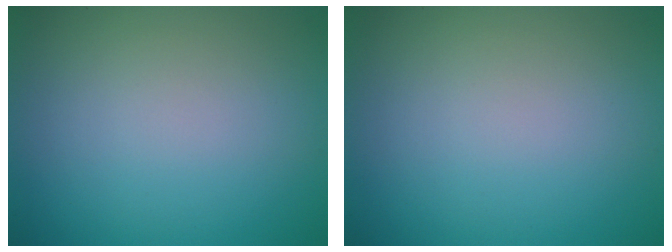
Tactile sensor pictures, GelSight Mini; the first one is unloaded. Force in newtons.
{"total": 0.0}